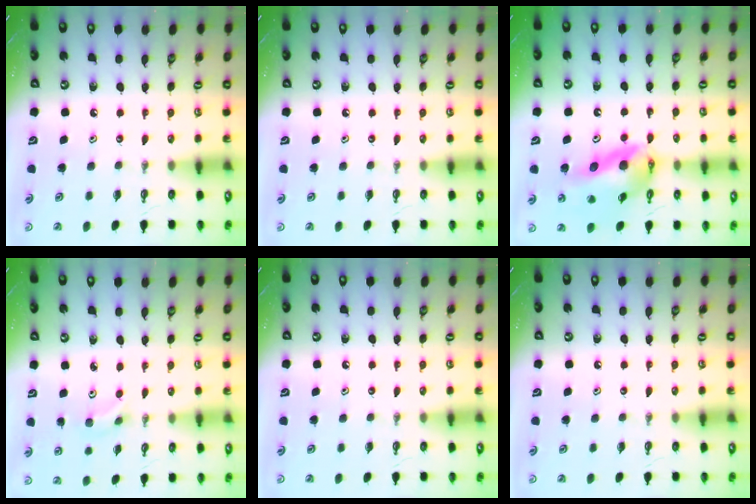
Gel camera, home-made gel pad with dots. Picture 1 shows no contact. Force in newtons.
{"total": 0.0}
{"total": 14.4, "press": 14.3, "slide": 1.5}
{"total": 3.8, "press": 3.7, "slide": 0.9}
{"total": 0.0}
{"total": 0.0}